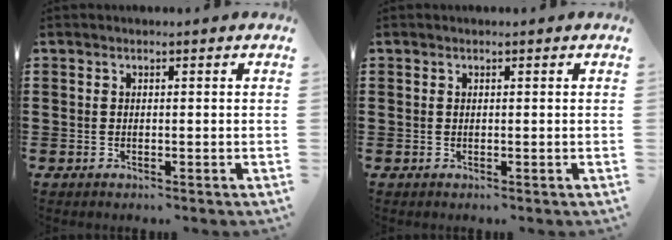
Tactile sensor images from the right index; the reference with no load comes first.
{"total": 0.0}